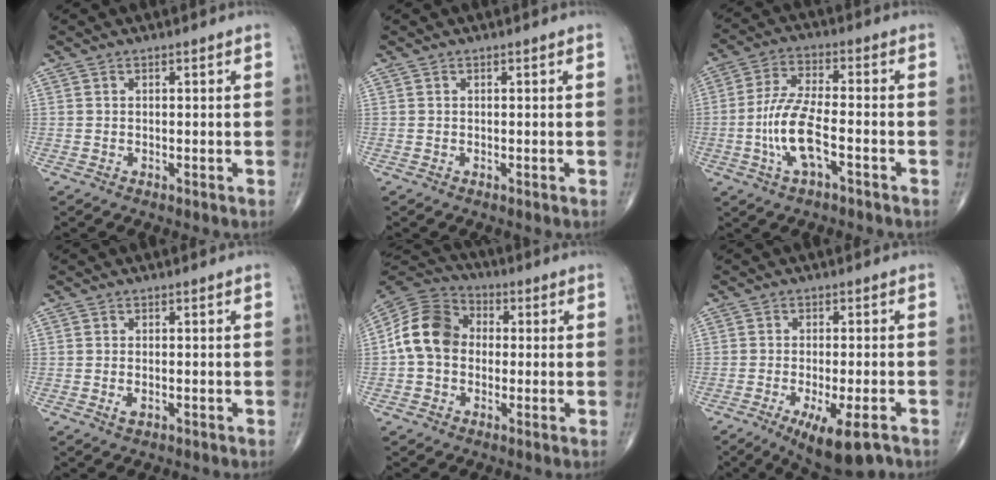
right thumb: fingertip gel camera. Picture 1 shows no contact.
{"total": 0.0}
{"total": 10.2, "force": [-3.2, 3.5, 9.0], "torque": [-0.194, 0.024, -0.062]}
{"total": 1.4, "force": [-0.5, 0.7, 1.1], "torque": [-0.021, 0.002, -0.006]}
{"total": 11.6, "force": [0.0, 9.2, 7.1], "torque": [-0.121, 0.034, -0.015]}
{"total": 9.8, "force": [-5.6, 2.7, 7.6], "torque": [-0.116, -0.003, -0.083]}